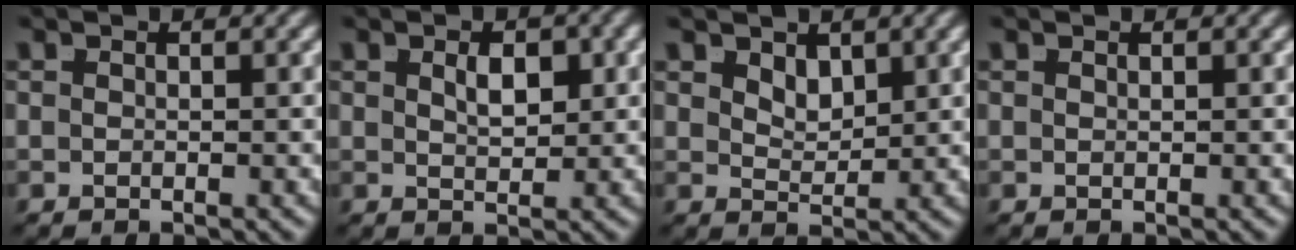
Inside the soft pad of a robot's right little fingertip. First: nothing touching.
{"total": 2.1, "force": [0.6, 0.6, 2.0], "torque": [-0.016, -0.006, 0.016]}
{"total": 2.2, "force": [1.8, 0.7, 1.0], "torque": [-0.008, -0.011, 0.040]}
{"total": 0.0}